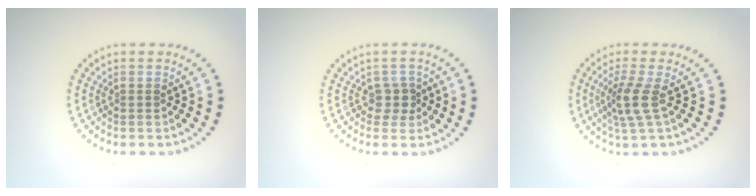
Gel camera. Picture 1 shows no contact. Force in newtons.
{"total": 1.7, "press": 1.4, "slide": 1.0}
{"total": 2.8, "press": 2.2, "slide": 1.8}